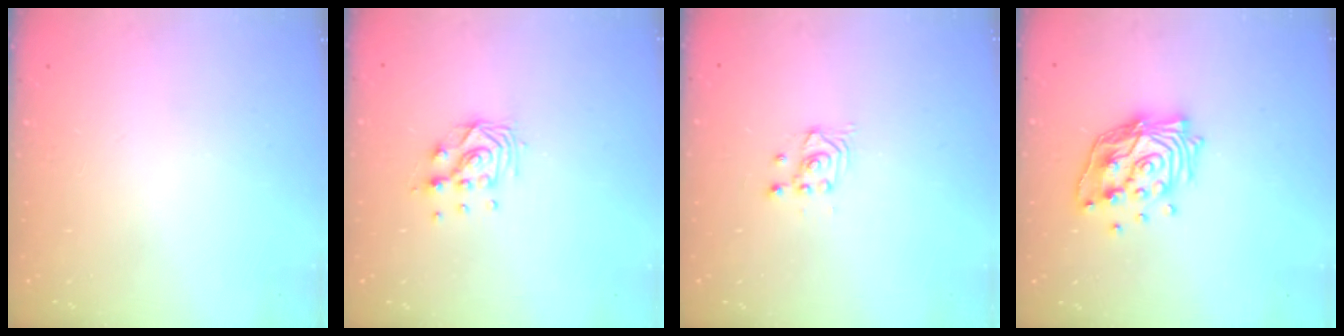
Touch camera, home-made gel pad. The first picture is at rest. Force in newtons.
{"total": 9.6, "press": 9.5, "slide": 0.8}
{"total": 2.7, "press": 2.7, "slide": 0.3}
{"total": 14.9, "press": 14.8, "slide": 1.1}